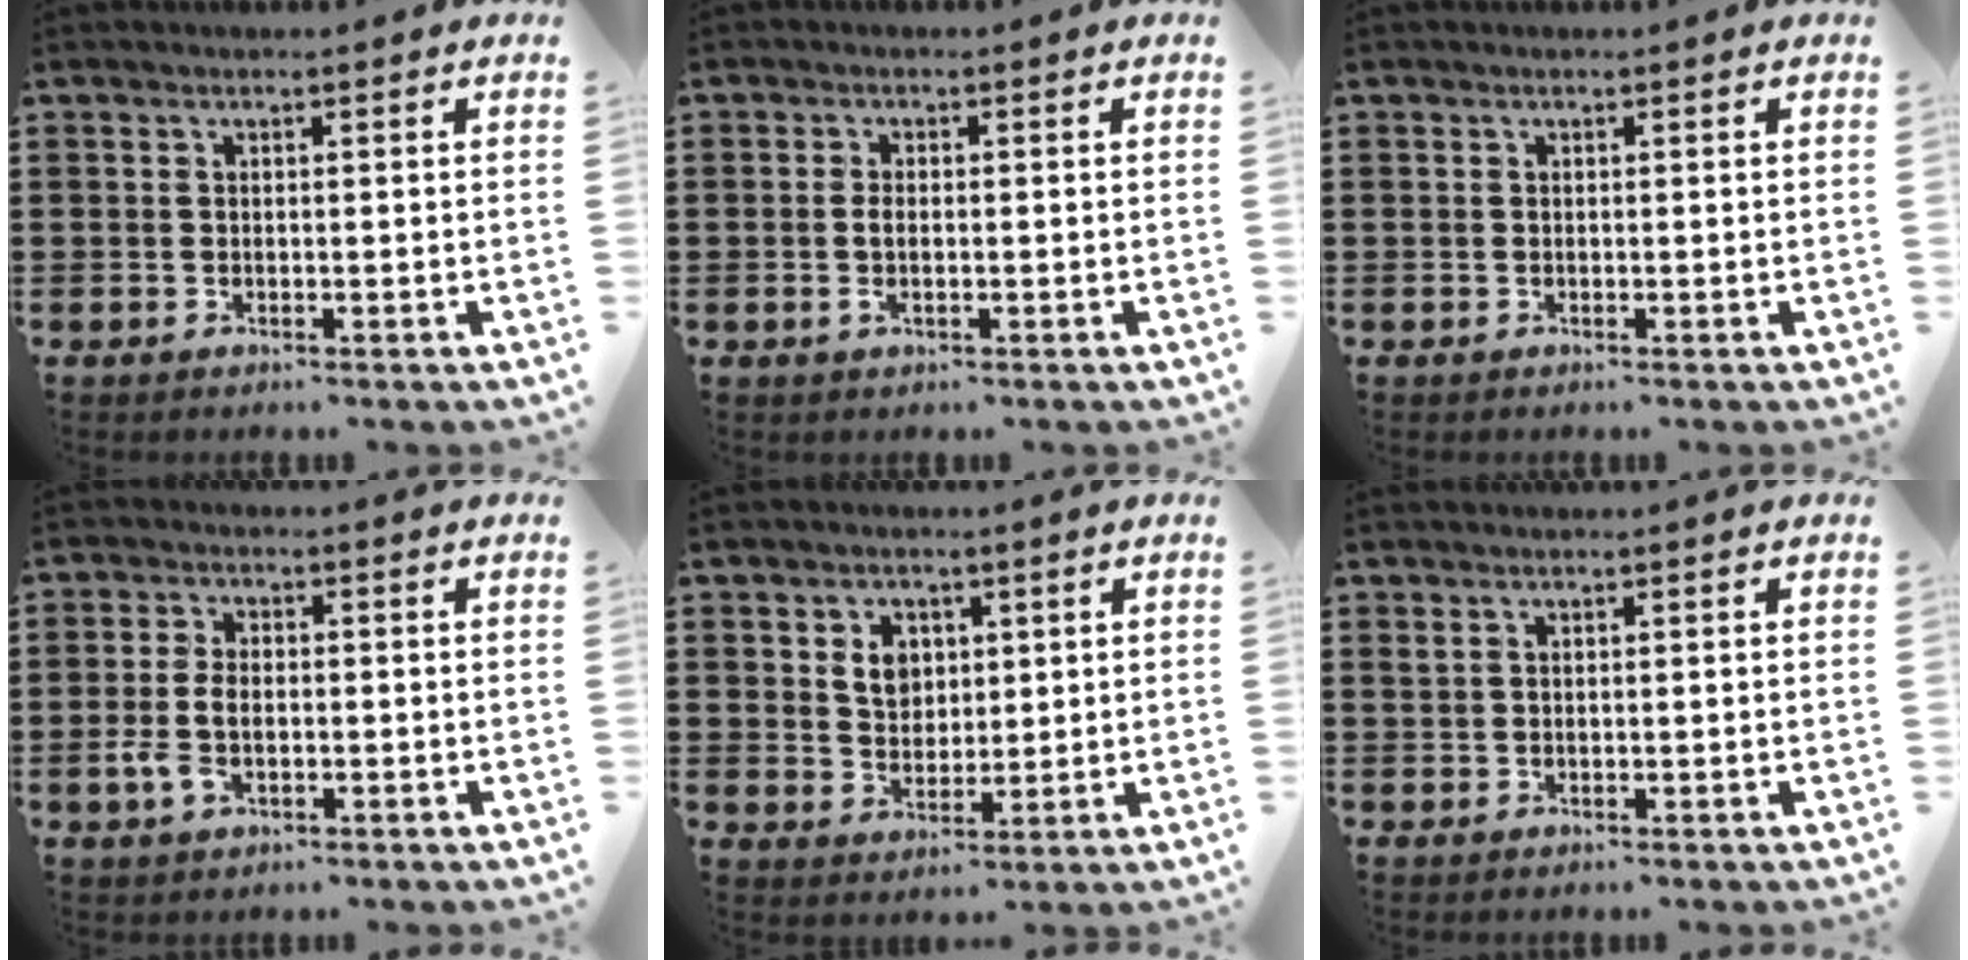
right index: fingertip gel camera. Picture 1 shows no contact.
{"total": 2.2, "force": [-0.3, 0.9, 2.0], "torque": [-0.053, -0.005, -0.010]}
{"total": 0.0}
{"total": 4.4, "force": [-1.0, 2.5, 3.5], "torque": [-0.085, -0.004, -0.021]}
{"total": 4.3, "force": [1.3, 3.5, 2.1], "torque": [-0.047, 0.010, 0.021]}
{"total": 0.7, "force": [0.5, 0.2, 0.4], "torque": [-0.011, 0.000, 0.010]}